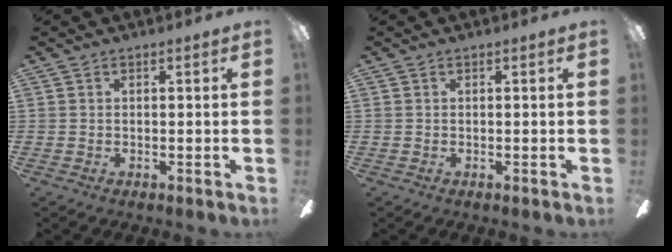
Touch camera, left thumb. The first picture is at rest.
{"total": 0.0}